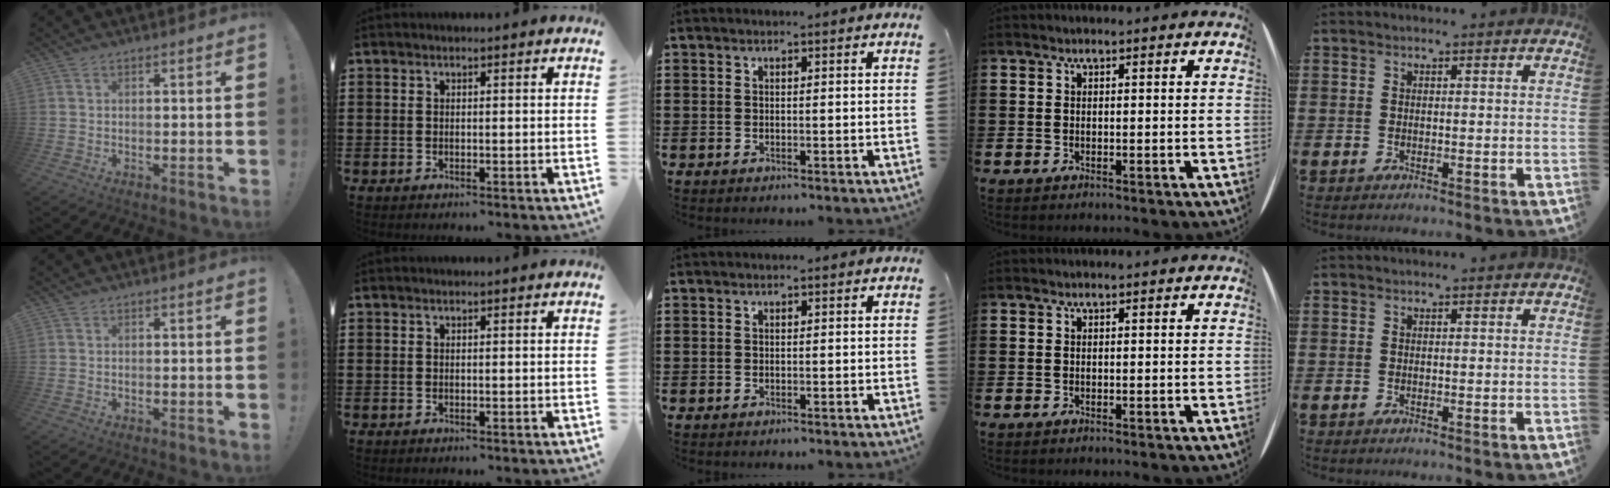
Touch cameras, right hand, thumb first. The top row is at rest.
{}